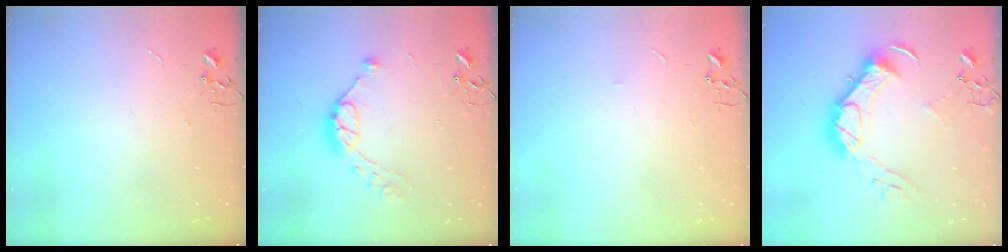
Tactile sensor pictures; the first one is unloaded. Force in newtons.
{"total": 11.1, "press": 11.1, "slide": 1.0}
{"total": 2.6, "press": 2.5, "slide": 0.4}
{"total": 16.8, "press": 16.8, "slide": 1.4}